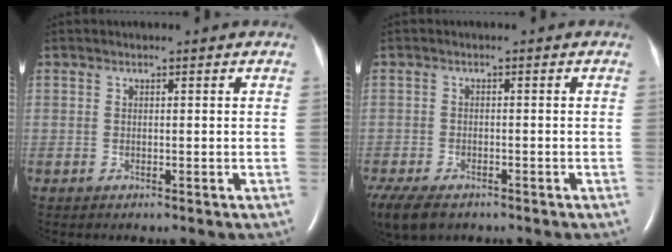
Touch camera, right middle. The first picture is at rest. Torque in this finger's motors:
{"motor_torque": [0.35, -0.43, 0.11, 0.03]}